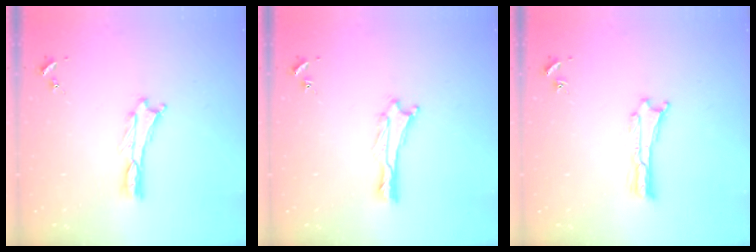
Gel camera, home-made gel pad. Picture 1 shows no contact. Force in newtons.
{"total": 0.0}
{"total": 0.0}